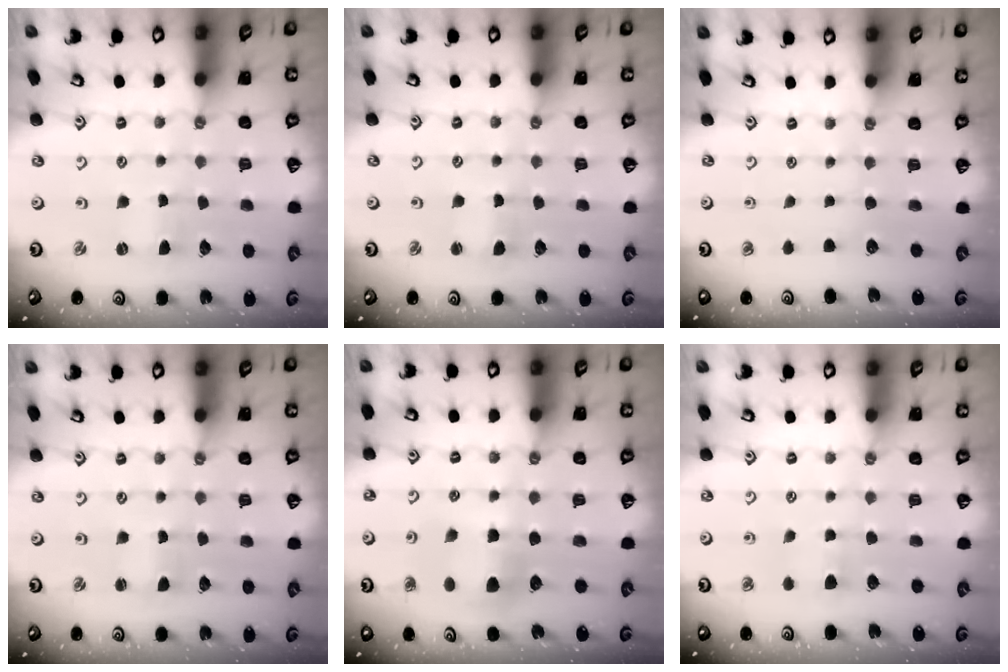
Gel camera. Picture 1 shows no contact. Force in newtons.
{"total": 1.4, "press": 1.4, "slide": 0.2}
{"total": 0.0}
{"total": 1.5, "press": 1.5, "slide": 0.0}
{"total": 5.4, "press": 5.3, "slide": 0.5}
{"total": 3.7, "press": 3.6, "slide": 0.5}